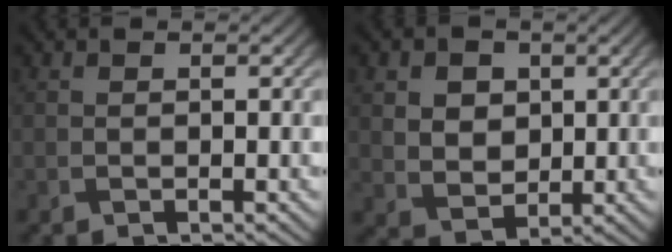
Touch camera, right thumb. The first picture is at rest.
{"total": 5.8, "force": [2.1, 4.6, 2.8], "torque": [-0.095, -0.002, 0.041]}